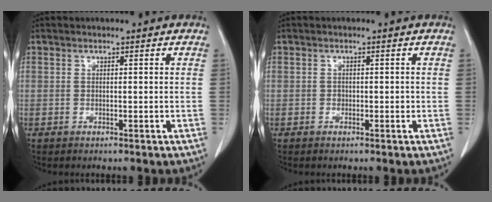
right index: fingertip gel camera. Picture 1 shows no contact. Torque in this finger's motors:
{"motor_torque": [0.06, -0.04, -0.01, 0.02]}